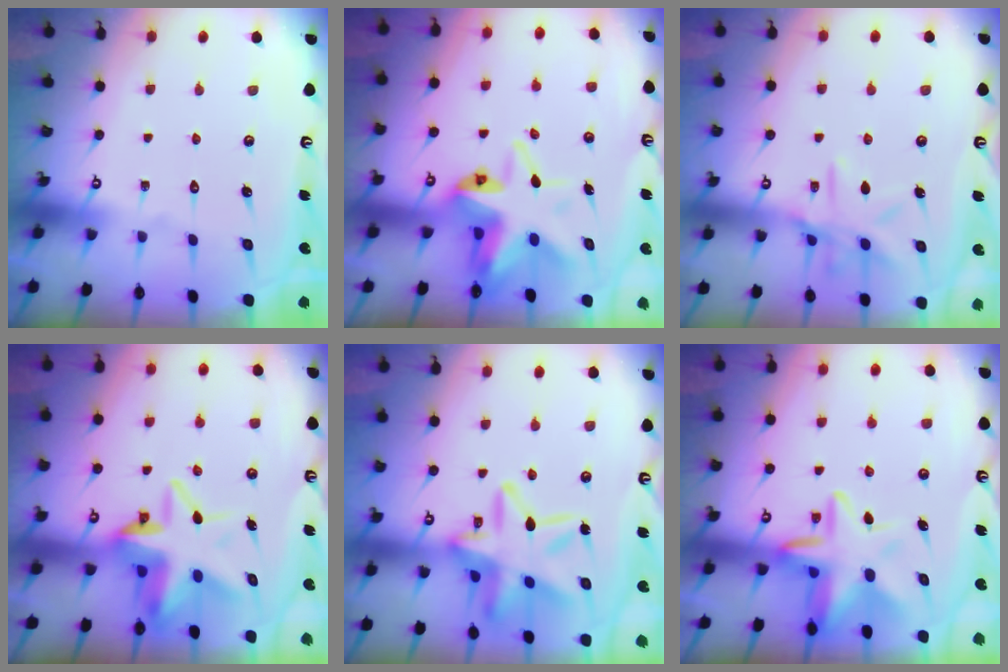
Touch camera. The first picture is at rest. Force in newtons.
{"total": 9.9, "press": 9.8, "slide": 1.1}
{"total": 10.9, "press": 10.9, "slide": 0.8}
{"total": 10.4, "press": 10.3, "slide": 2.0}
{"total": 19.6, "press": 19.6, "slide": 1.4}
{"total": 12.6, "press": 12.5, "slide": 1.5}